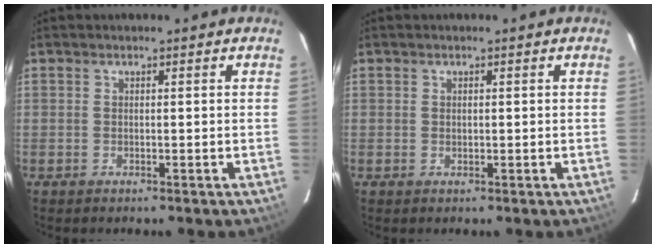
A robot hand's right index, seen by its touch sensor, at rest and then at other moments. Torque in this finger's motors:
{"motor_torque": [-0.16, 0.06, -0.02, -0.01]}